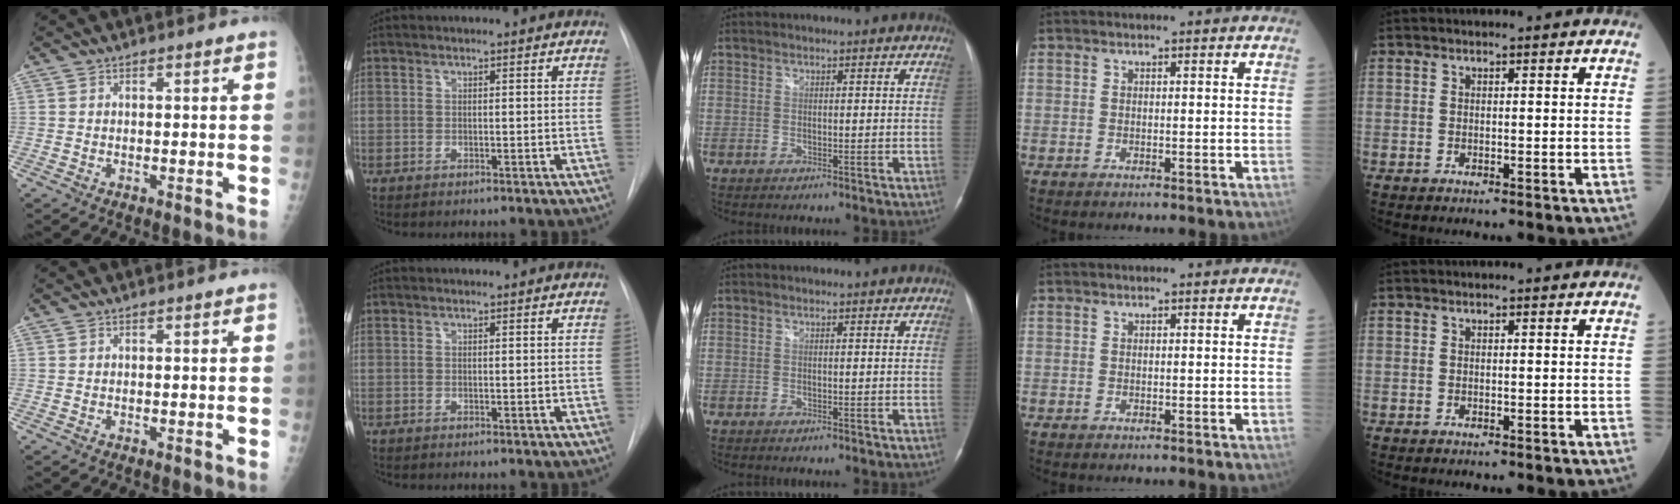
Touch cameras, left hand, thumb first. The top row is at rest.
{}